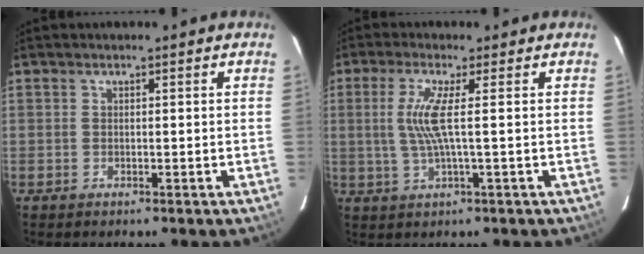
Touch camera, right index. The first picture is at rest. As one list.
[{"total": 5.8, "force": [0.5, -0.5, 5.8], "torque": [-0.122, -0.003, 0.015]}]